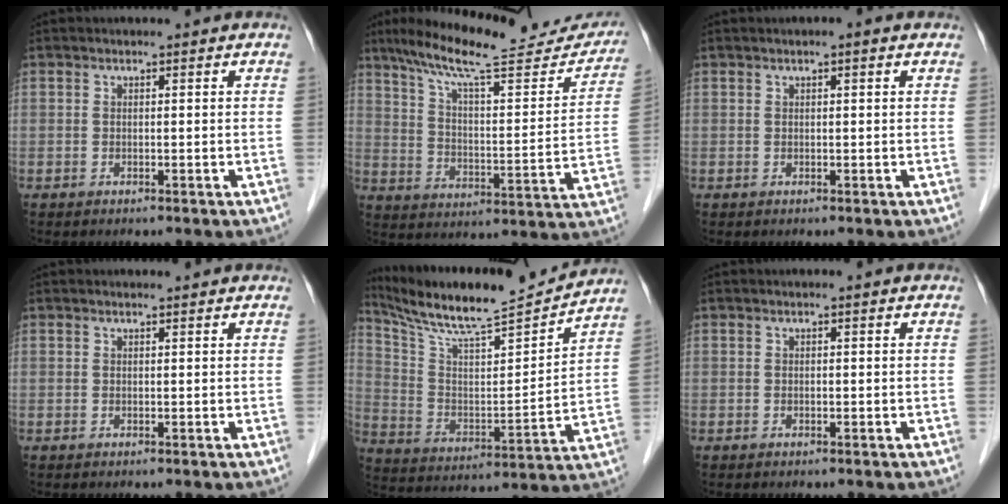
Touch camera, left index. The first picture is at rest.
{"total": 22.9, "force": [19.6, 4.1, 11.1], "torque": [-0.171, -0.002, 0.274]}
{"total": 1.0, "force": [0.5, 0.1, 0.9], "torque": [-0.016, 0.004, 0.004]}
{"total": 1.1, "force": [1.0, 0.2, 0.2], "torque": [-0.012, 0.008, 0.014]}
{"total": 19.3, "force": [17.7, 0.6, 7.6], "torque": [-0.143, -0.007, 0.293]}
{"total": 0.0}